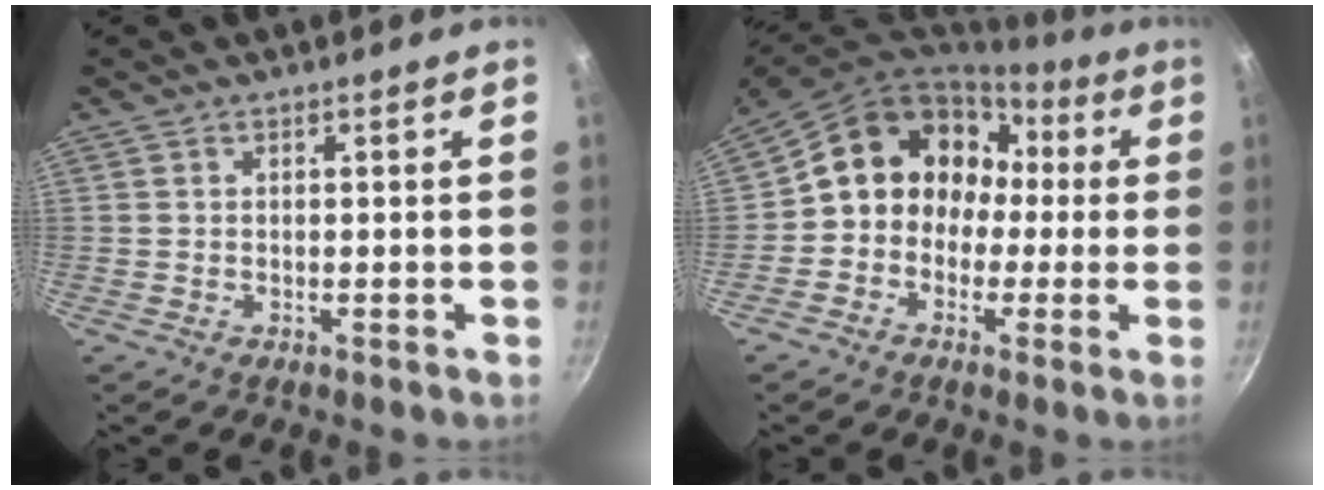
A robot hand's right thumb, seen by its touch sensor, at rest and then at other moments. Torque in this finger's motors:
{"motor_torque": [0.05, 0.58, 0.20, -0.07, 0.11]}